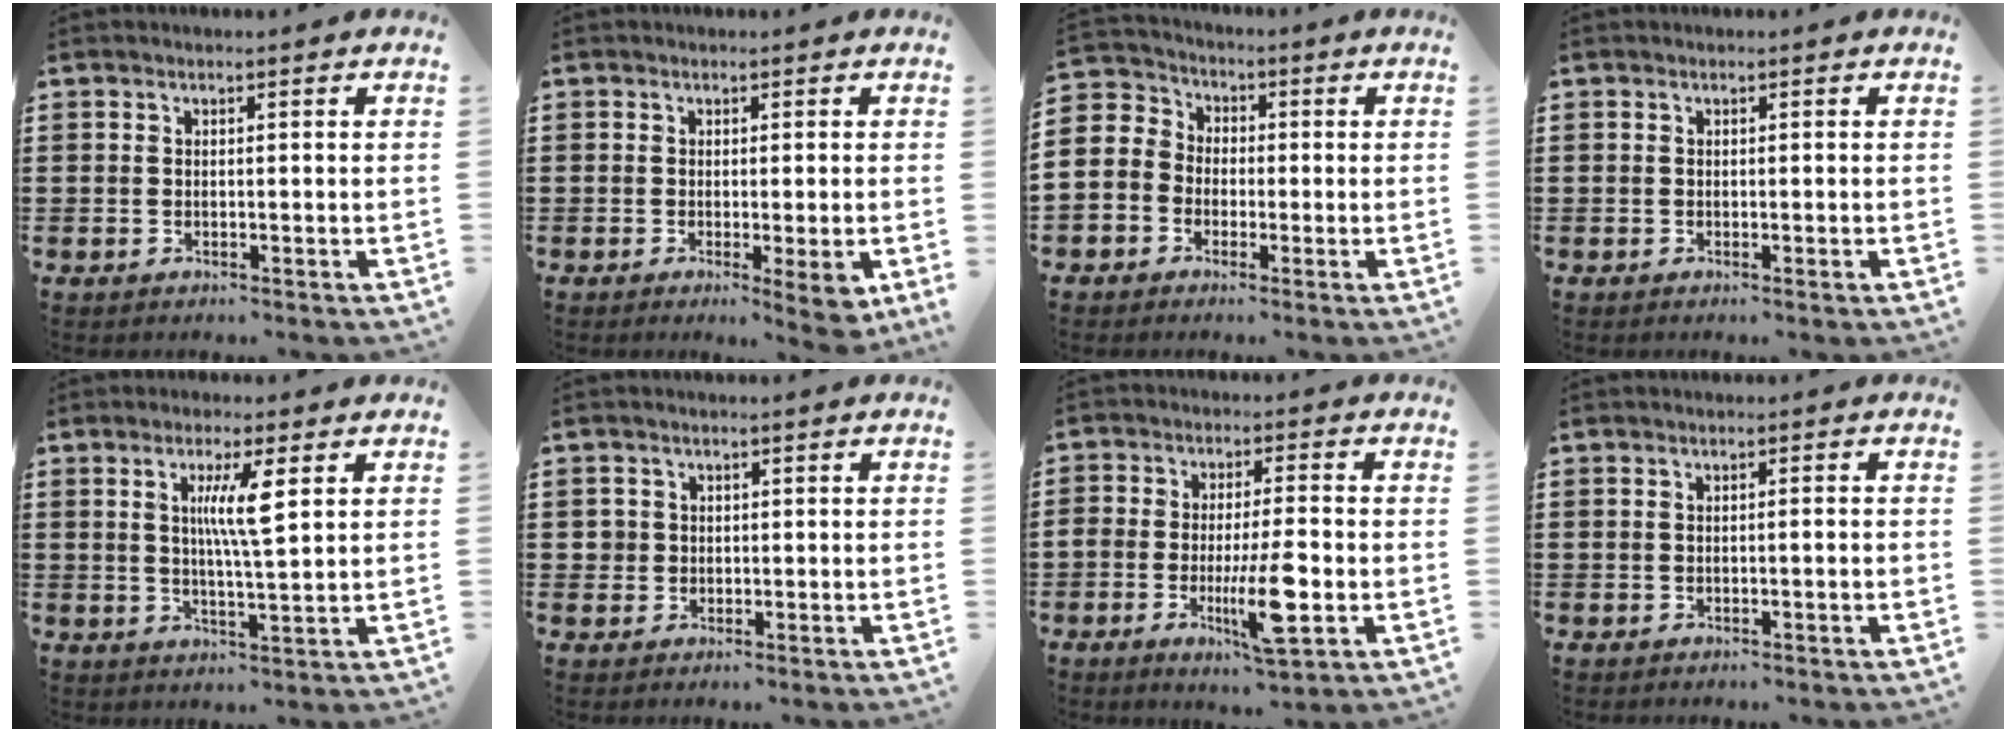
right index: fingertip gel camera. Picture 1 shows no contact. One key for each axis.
{"total": 3.2, "fx": -0.9, "fy": 0.2, "fz": 3.0, "tx": -0.051, "ty": -0.010, "tz": -0.013}
{"total": 4.3, "fx": -1.3, "fy": 4.1, "fz": 0.0, "tx": -0.036, "ty": -0.002, "tz": -0.039}
{"total": 0.0}
{"total": 6.1, "fx": 1.9, "fy": 0.6, "fz": 5.7, "tx": -0.116, "ty": 0.002, "tz": 0.027}
{"total": 1.7, "fx": 0.1, "fy": 1.7, "fz": 0.3, "tx": -0.012, "ty": 0.010, "tz": 0.000}
{"total": 9.7, "fx": -3.0, "fy": 2.0, "fz": 9.0, "tx": -0.169, "ty": -0.010, "tz": -0.053}
{"total": 0.7, "fx": -0.3, "fy": -0.1, "fz": 0.6, "tx": -0.009, "ty": -0.004, "tz": -0.005}